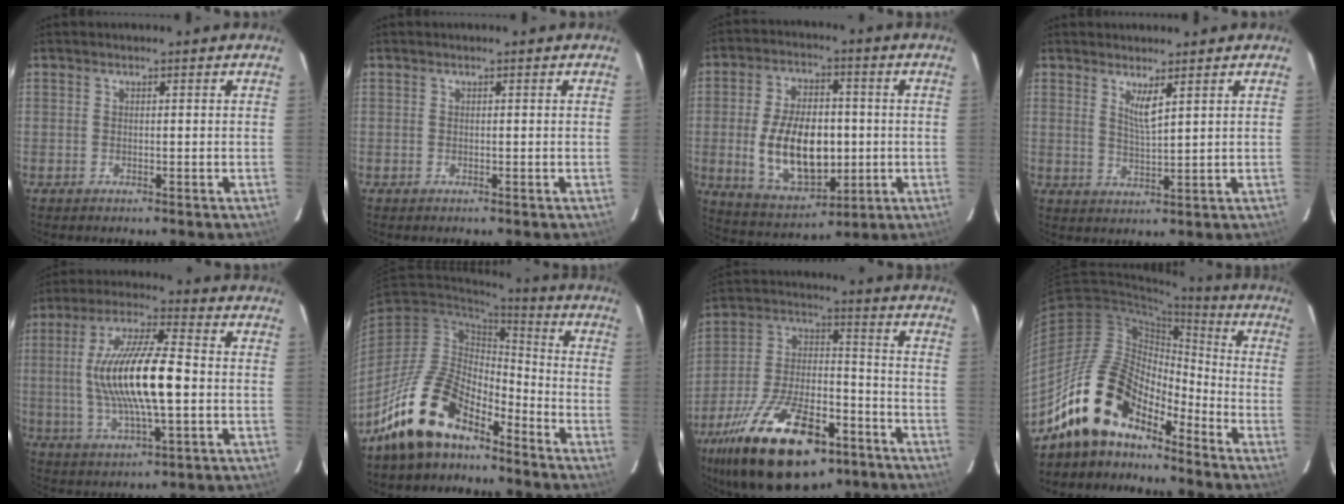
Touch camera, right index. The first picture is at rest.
{"total": 0.0}
{"total": 16.1, "force": [-1.5, 9.1, 13.2], "torque": [-0.259, 0.001, -0.005]}
{"total": 3.6, "force": [2.2, 0.3, 2.9], "torque": [-0.054, -0.011, 0.038]}
{"total": 17.1, "force": [-0.6, 4.3, 16.6], "torque": [-0.317, 0.004, -0.009]}
{"total": 14.8, "force": [-11.1, 6.4, 7.4], "torque": [-0.156, 0.006, -0.206]}
{"total": 27.0, "force": [-16.0, 11.8, 18.3], "torque": [-0.348, -0.014, -0.253]}
{"total": 15.4, "force": [-12.4, 6.2, 6.8], "torque": [-0.126, 0.013, -0.236]}